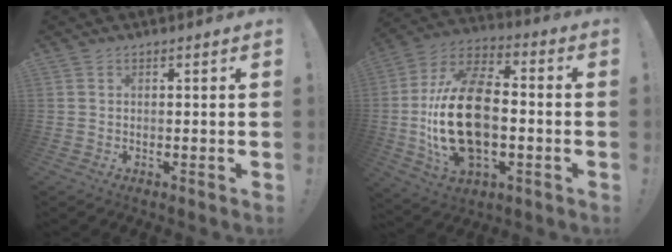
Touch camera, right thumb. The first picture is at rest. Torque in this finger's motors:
{"motor_torque": [2.34, 2.67, 2.49, -0.27, 0.92]}